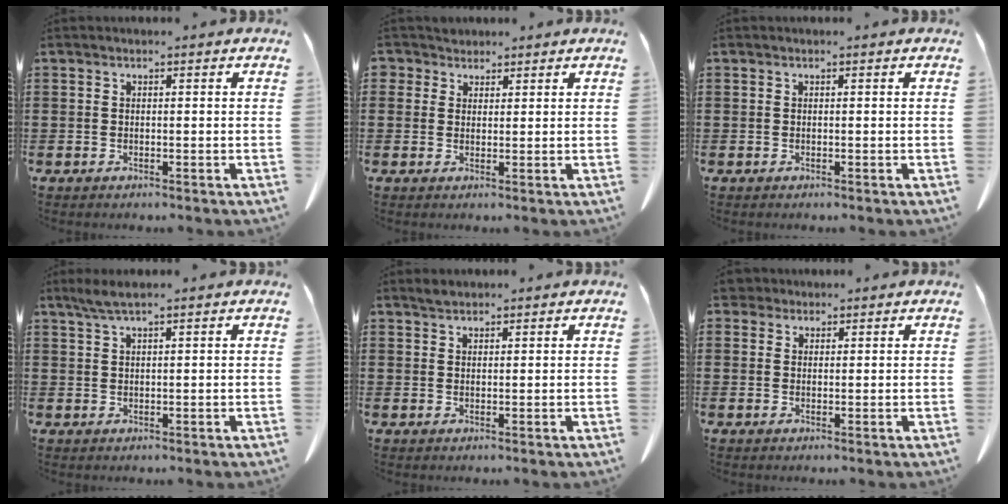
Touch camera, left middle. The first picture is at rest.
{"total": 2.6, "force": [1.9, 1.7, 0.2], "torque": [-0.015, 0.009, 0.037]}
{"total": 0.0}
{"total": 2.4, "force": [1.7, 0.2, 1.6], "torque": [-0.035, 0.001, 0.031]}
{"total": 1.4, "force": [1.3, 0.5, 0.2], "torque": [-0.008, 0.002, 0.025]}
{"total": 1.3, "force": [1.0, 0.7, 0.2], "torque": [-0.009, 0.005, 0.020]}